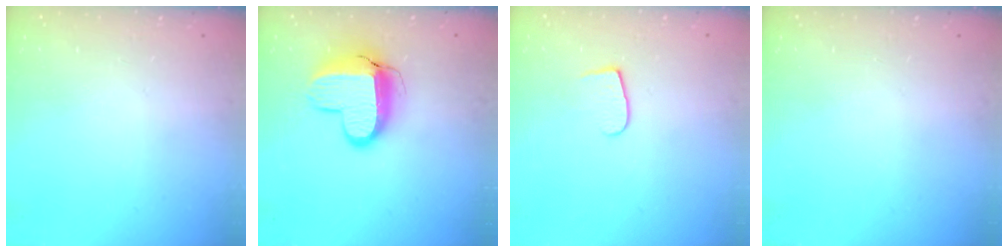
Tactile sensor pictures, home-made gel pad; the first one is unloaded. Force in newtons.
{"total": 12.8, "press": 12.8, "slide": 1.0}
{"total": 5.5, "press": 5.5, "slide": 0.5}
{"total": 0.0}